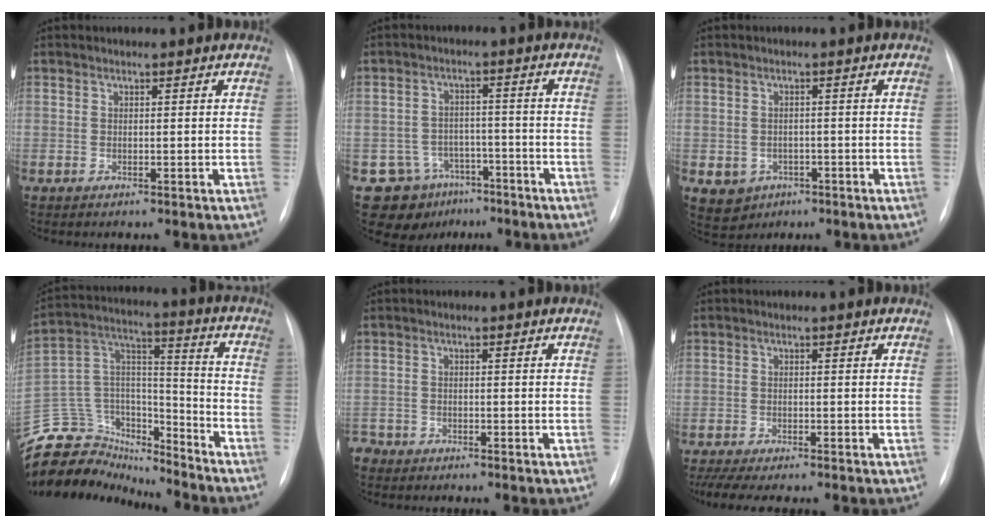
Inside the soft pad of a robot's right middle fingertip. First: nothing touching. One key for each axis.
{"total": 8.1, "fx": -5.0, "fy": 6.3, "fz": 0.6, "tx": -0.003, "ty": 0.027, "tz": -0.068}
{"total": 4.4, "fx": -1.8, "fy": 3.9, "fz": 1.2, "tx": -0.019, "ty": 0.004, "tz": -0.015}
{"total": 20.3, "fx": -18.6, "fy": 7.3, "fz": 3.2, "tx": -0.072, "ty": 0.075, "tz": -0.301}
{"total": 2.8, "fx": -2.6, "fy": 1.0, "fz": 0.0, "tx": 0.003, "ty": -0.004, "tz": -0.047}
{"total": 6.6, "fx": -5.5, "fy": 0.8, "fz": 3.7, "tx": -0.058, "ty": -0.006, "tz": -0.084}